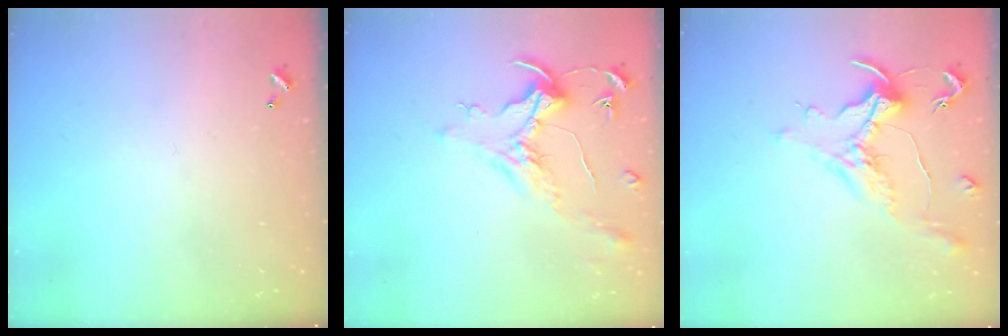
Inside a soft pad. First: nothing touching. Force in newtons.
{"total": 1.6, "press": 1.4, "slide": 0.7}
{"total": 1.2, "press": 1.0, "slide": 0.5}